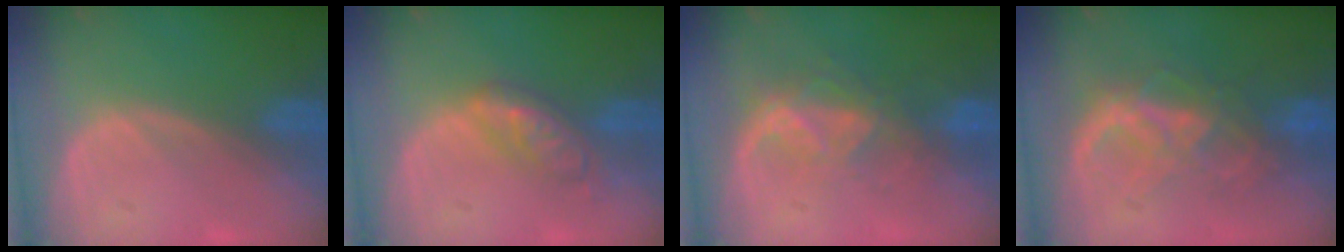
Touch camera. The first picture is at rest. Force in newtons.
{"total": 5.9, "press": 5.2, "slide": 2.9}
{"total": 6.4, "press": 5.9, "slide": 2.6}
{"total": 7.3, "press": 7.2, "slide": 1.3}